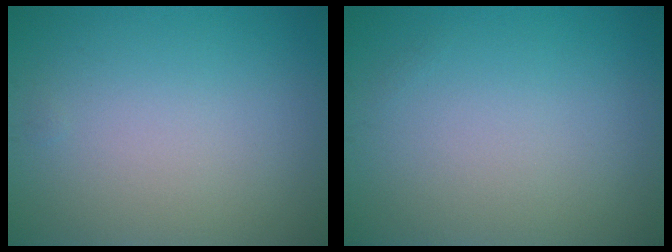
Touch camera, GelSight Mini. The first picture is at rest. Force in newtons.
{"total": 0.0}